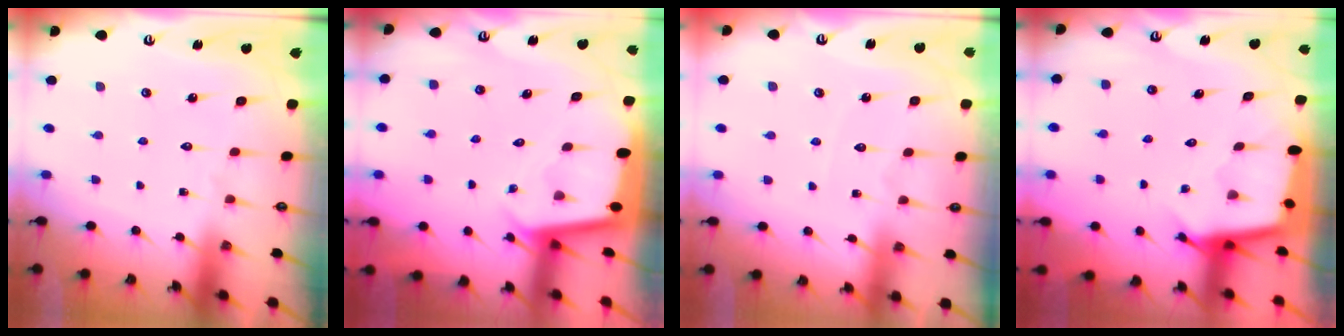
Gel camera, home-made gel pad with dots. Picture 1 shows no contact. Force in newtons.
{"total": 1.8, "press": 1.8, "slide": 0.1}
{"total": 2.7, "press": 2.7, "slide": 0.2}
{"total": 2.7, "press": 2.7, "slide": 0.1}